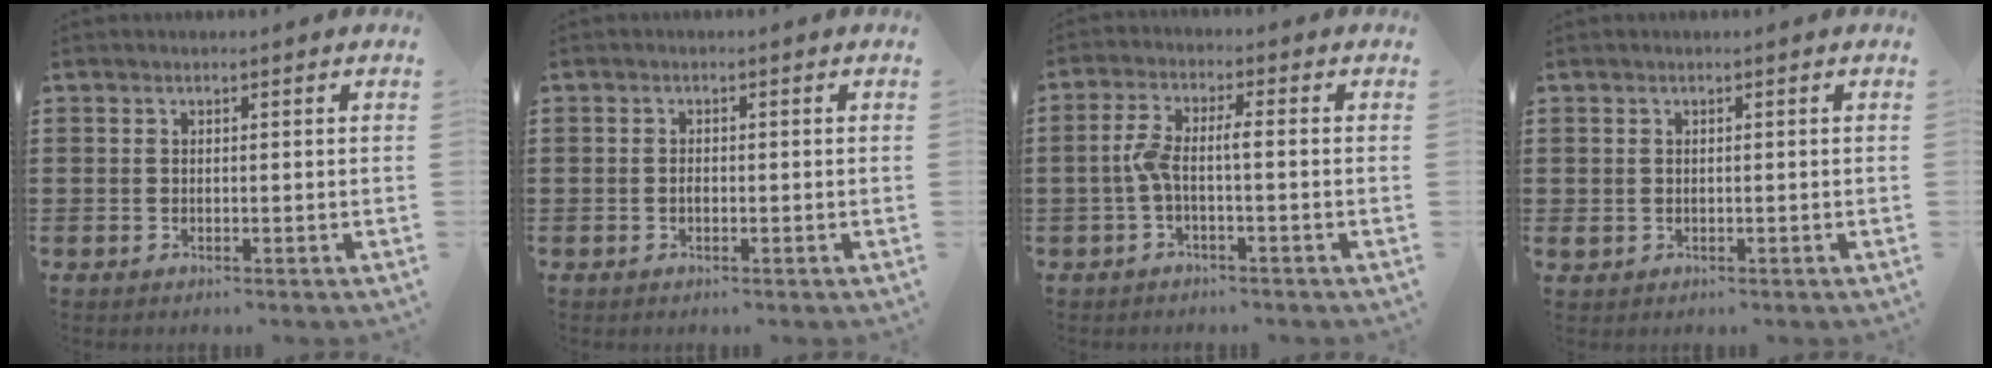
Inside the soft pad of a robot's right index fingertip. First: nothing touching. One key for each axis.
{"total": 0.8, "fx": -0.3, "fy": 0.4, "fz": 0.6, "tx": -0.013, "ty": -0.004, "tz": -0.006}
{"total": 4.3, "fx": -1.1, "fy": 0.8, "fz": 4.1, "tx": -0.098, "ty": -0.005, "tz": -0.029}
{"total": 0.7, "fx": 0.0, "fy": 0.6, "fz": 0.2, "tx": -0.007, "ty": 0.004, "tz": 0.000}